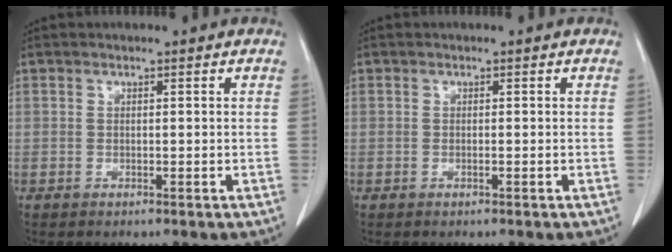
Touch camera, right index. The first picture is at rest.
{"total": 0.0}